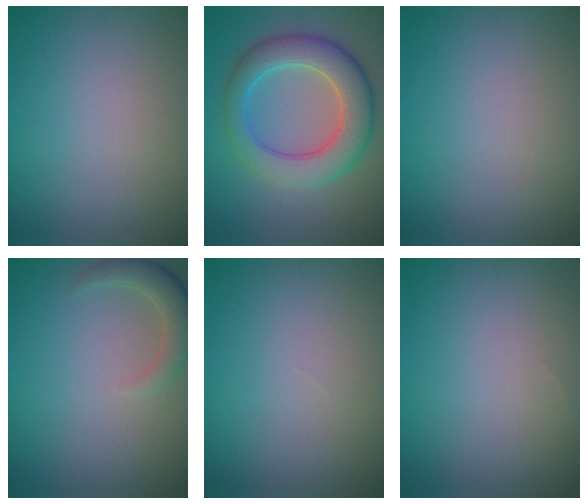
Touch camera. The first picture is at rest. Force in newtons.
{"total": 7.5, "press": 7.5, "slide": 0.3}
{"total": 0.0}
{"total": 2.8, "press": 2.7, "slide": 0.4}
{"total": 0.0}
{"total": 0.0}